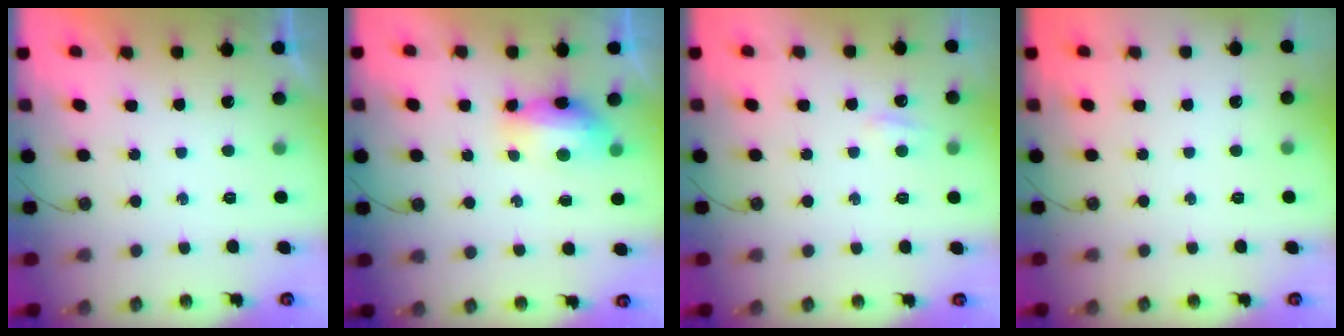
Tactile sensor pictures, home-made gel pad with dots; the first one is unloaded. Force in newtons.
{"total": 7.7, "press": 7.5, "slide": 1.5}
{"total": 3.3, "press": 3.2, "slide": 0.6}
{"total": 0.0}